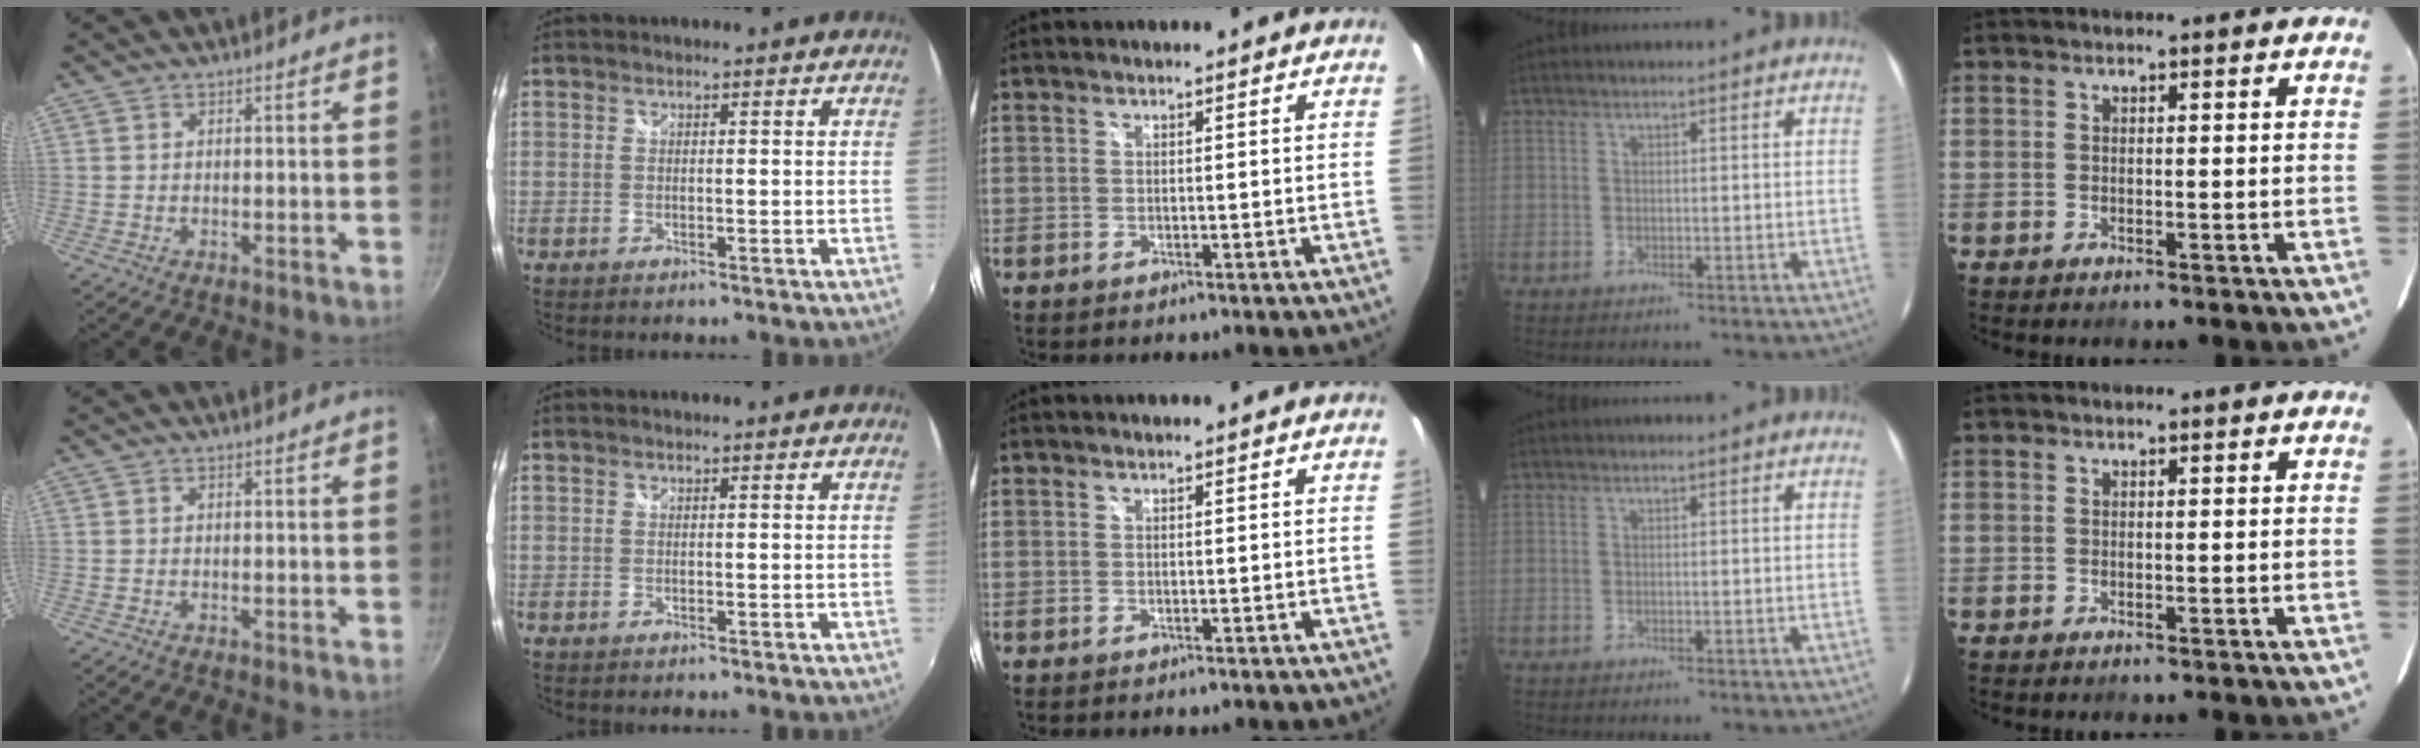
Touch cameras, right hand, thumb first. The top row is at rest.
{}